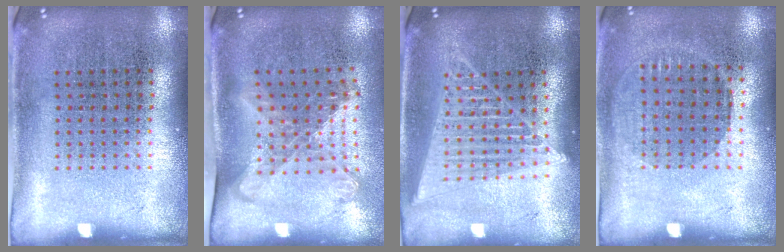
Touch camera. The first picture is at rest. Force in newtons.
{"total": 1.7, "press": 1.4, "slide": 1.1}
{"total": 1.8, "press": 1.6, "slide": 0.8}
{"total": 0.9, "press": 0.8, "slide": 0.4}